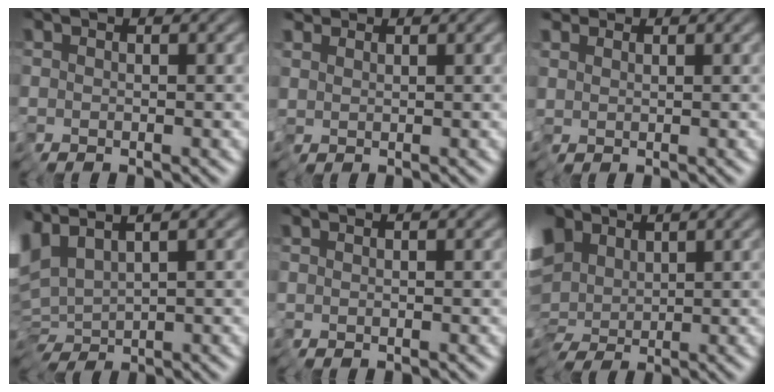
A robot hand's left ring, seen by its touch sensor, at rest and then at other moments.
{"total": 1.5, "force": [1.0, 1.0, -0.1], "torque": [0.003, 0.007, 0.023]}
{"total": 1.8, "force": [1.0, 1.4, 0.1], "torque": [-0.006, 0.012, 0.026]}
{"total": 4.3, "force": [2.0, 2.1, 3.2], "torque": [-0.081, 0.009, 0.042]}
{"total": 0.0}
{"total": 9.8, "force": [2.8, 7.0, 6.3], "torque": [-0.134, 0.028, 0.021]}